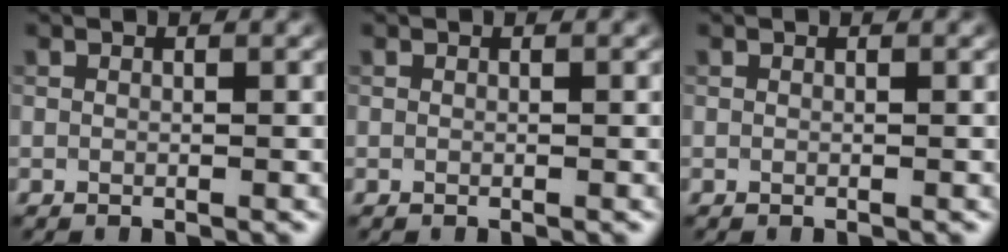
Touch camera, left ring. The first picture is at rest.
{"total": 0.0}
{"total": 0.0}